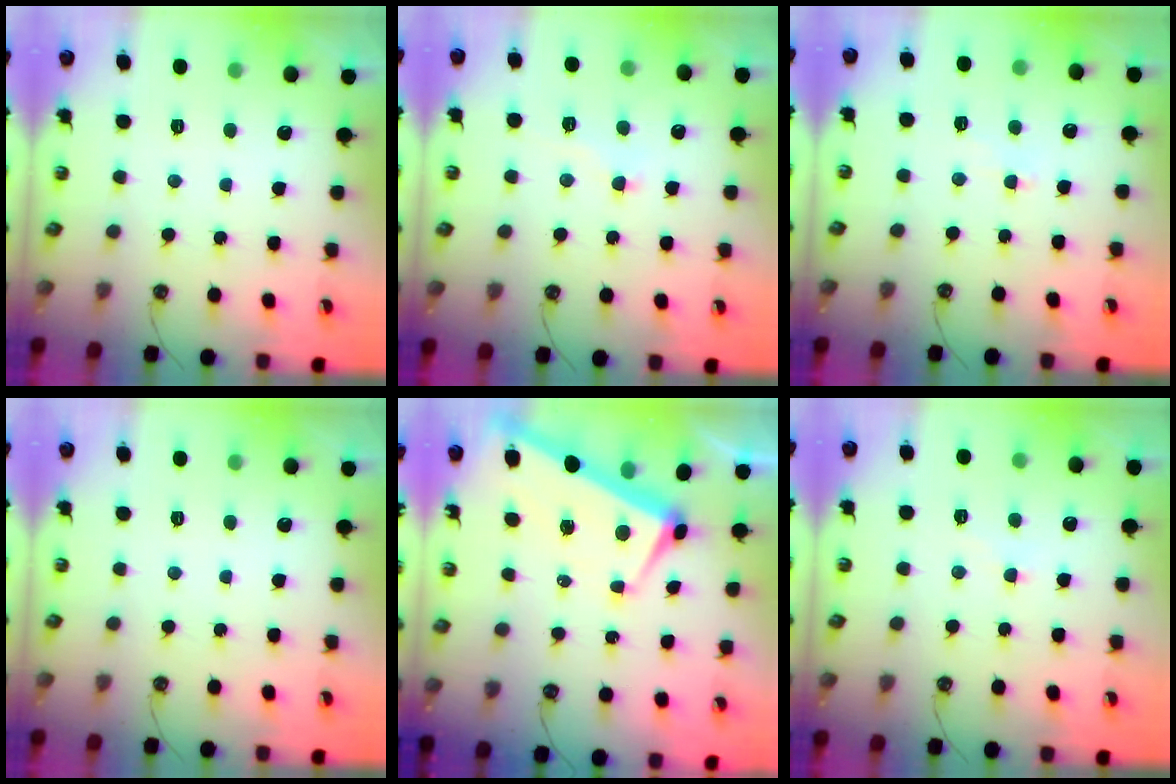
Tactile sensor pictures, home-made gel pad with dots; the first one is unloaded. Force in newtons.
{"total": 0.8, "press": 0.7, "slide": 0.4}
{"total": 1.2, "press": 1.1, "slide": 0.5}
{"total": 0.0}
{"total": 1.7, "press": 1.4, "slide": 1.0}
{"total": 2.0, "press": 1.7, "slide": 1.0}